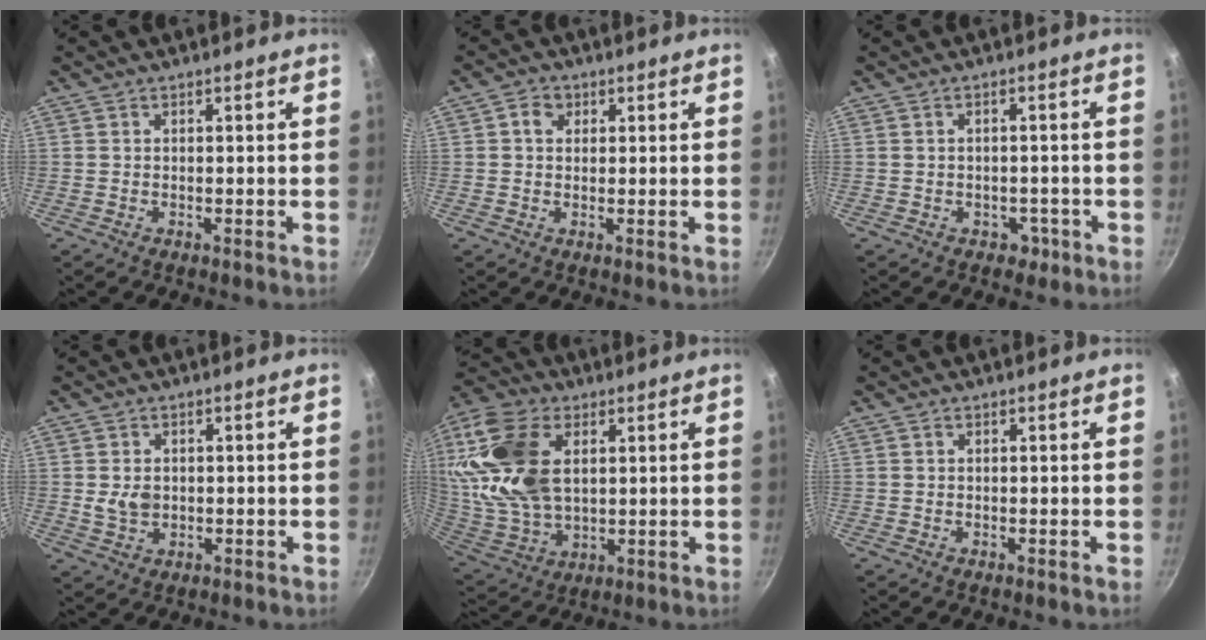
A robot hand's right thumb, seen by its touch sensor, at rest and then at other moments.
{"total": 3.1, "force": [1.0, 2.6, 1.3], "torque": [-0.005, 0.000, 0.013]}
{"total": 1.9, "force": [-0.8, 1.4, 0.8], "torque": [-0.007, 0.009, -0.002]}
{"total": 3.8, "force": [0.3, 3.1, 2.3], "torque": [-0.031, -0.003, 0.008]}
{"total": 21.1, "force": [5.4, 13.3, 15.5], "torque": [-0.309, -0.015, 0.107]}
{"total": 0.0}